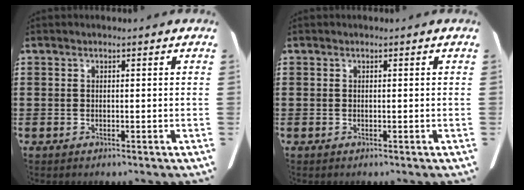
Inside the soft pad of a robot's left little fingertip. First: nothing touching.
{"total": 0.0}